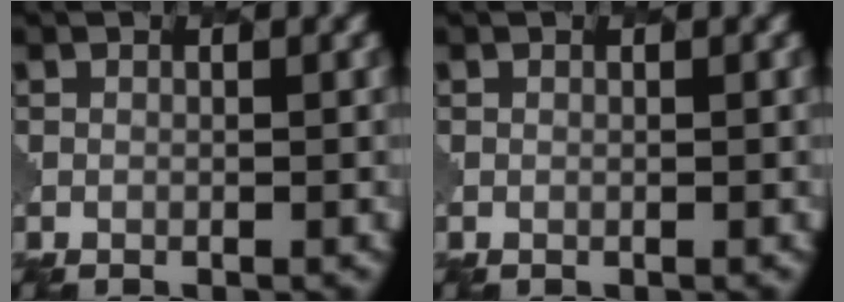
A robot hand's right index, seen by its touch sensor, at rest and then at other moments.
{"total": 0.0}